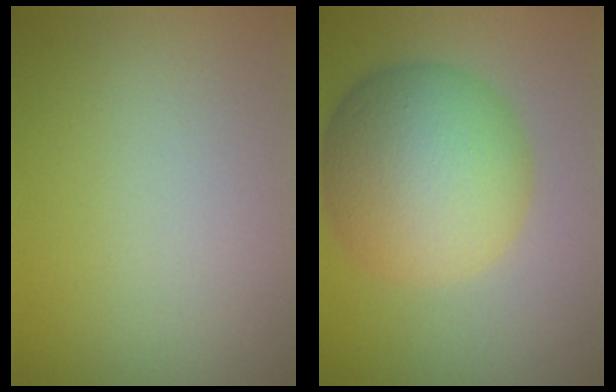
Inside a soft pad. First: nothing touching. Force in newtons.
{"total": 9.8, "press": 9.8, "slide": 0.1}